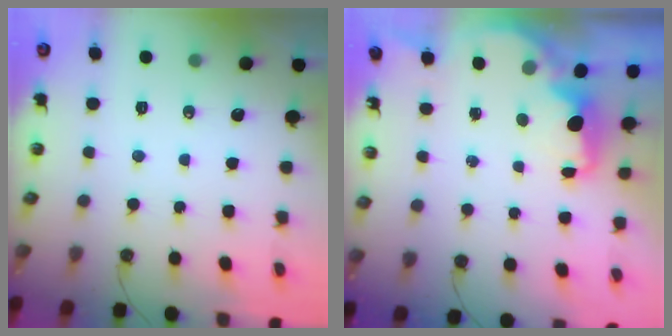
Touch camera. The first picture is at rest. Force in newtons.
{"total": 2.5, "press": 2.3, "slide": 0.8}